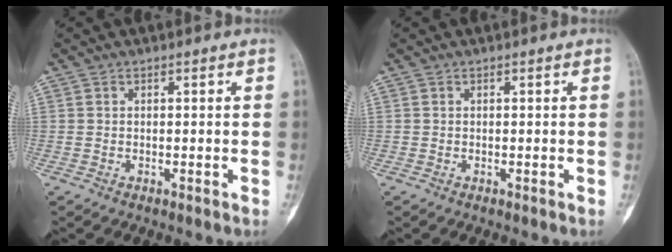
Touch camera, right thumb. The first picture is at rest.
{"total": 0.0}